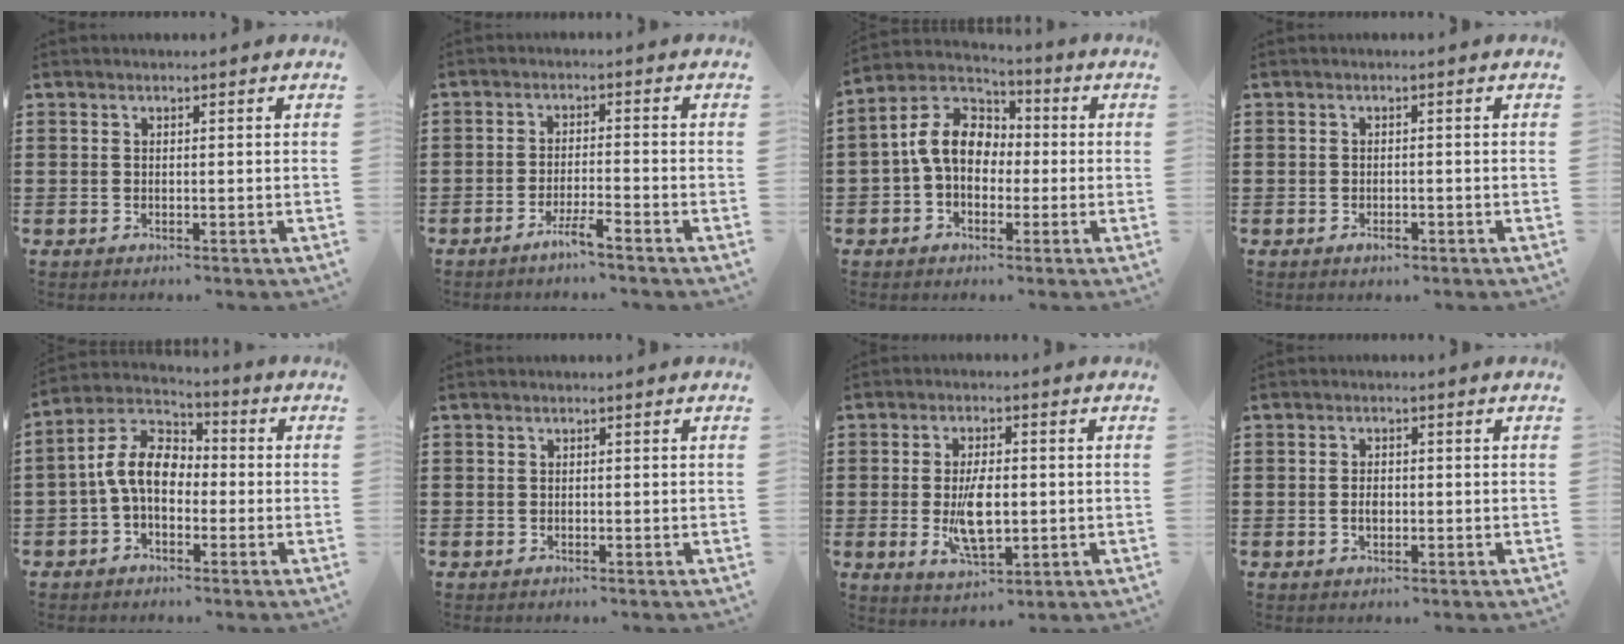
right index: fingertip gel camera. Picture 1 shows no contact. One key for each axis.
{"total": 3.4, "fx": -2.7, "fy": -0.1, "fz": 2.0, "tx": -0.041, "ty": -0.001, "tz": -0.051}
{"total": 9.2, "fx": -0.1, "fy": 6.9, "fz": 6.1, "tx": -0.154, "ty": 0.015, "tz": -0.008}
{"total": 1.2, "fx": -0.9, "fy": 0.6, "fz": 0.7, "tx": -0.016, "ty": -0.004, "tz": -0.016}
{"total": 8.6, "fx": -0.7, "fy": 5.6, "fz": 6.5, "tx": -0.169, "ty": 0.006, "tz": -0.024}
{"total": 0.7, "fx": 0.0, "fy": 0.7, "fz": 0.1, "tx": -0.003, "ty": 0.005, "tz": -0.001}
{"total": 7.1, "fx": -0.8, "fy": 3.2, "fz": 6.3, "tx": -0.123, "ty": -0.006, "tz": -0.017}
{"total": 1.9, "fx": -0.3, "fy": 1.2, "fz": 1.5, "tx": -0.029, "ty": 0.004, "tz": -0.005}